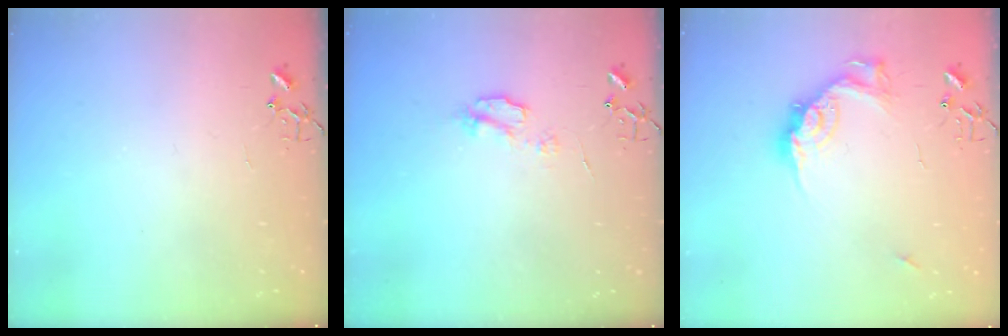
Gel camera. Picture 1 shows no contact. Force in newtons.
{"total": 5.1, "press": 5.0, "slide": 0.7}
{"total": 14.5, "press": 14.5, "slide": 1.2}